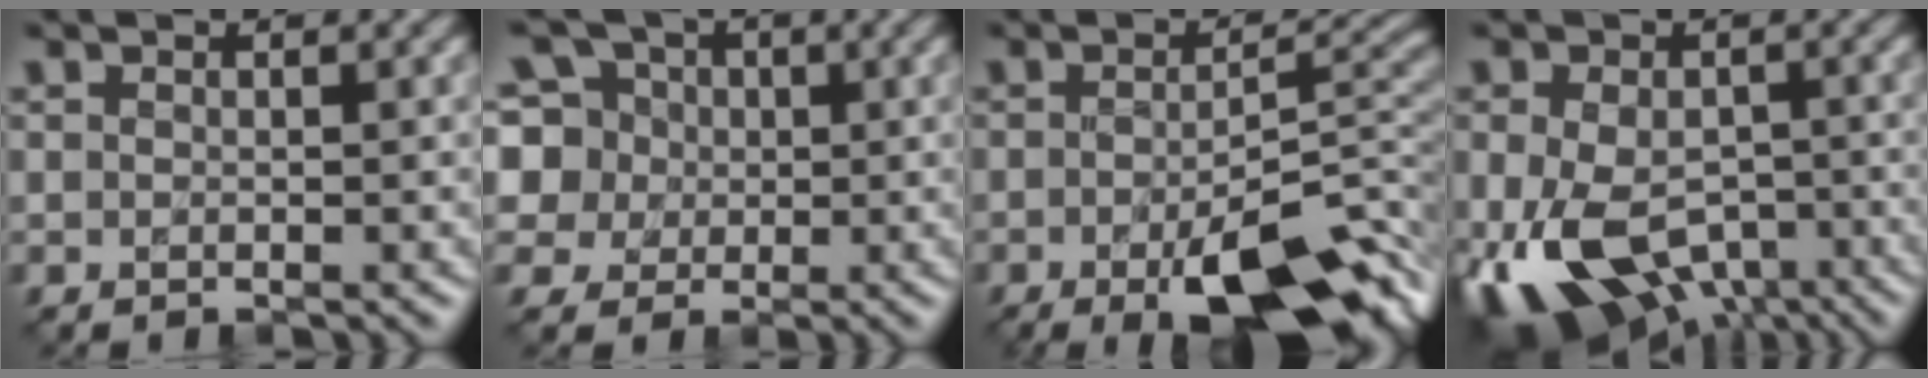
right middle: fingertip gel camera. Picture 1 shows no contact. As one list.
[{"total": 10.0, "force": [3.0, 8.8, 3.8], "torque": [-0.103, 0.044, 0.040]}, {"total": 10.3, "force": [-4.7, 2.9, 8.7], "torque": [-0.130, -0.007, -0.071]}, {"total": 11.4, "force": [-4.4, 7.1, 7.8], "torque": [-0.157, -0.041, -0.064]}]